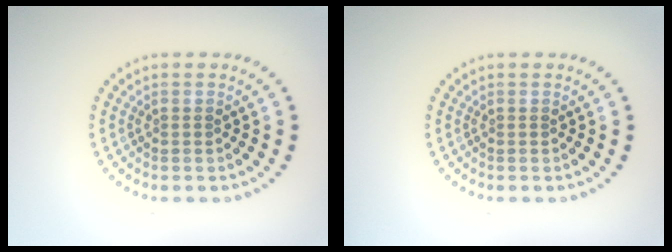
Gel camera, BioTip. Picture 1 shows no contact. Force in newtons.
{"total": 0.0}